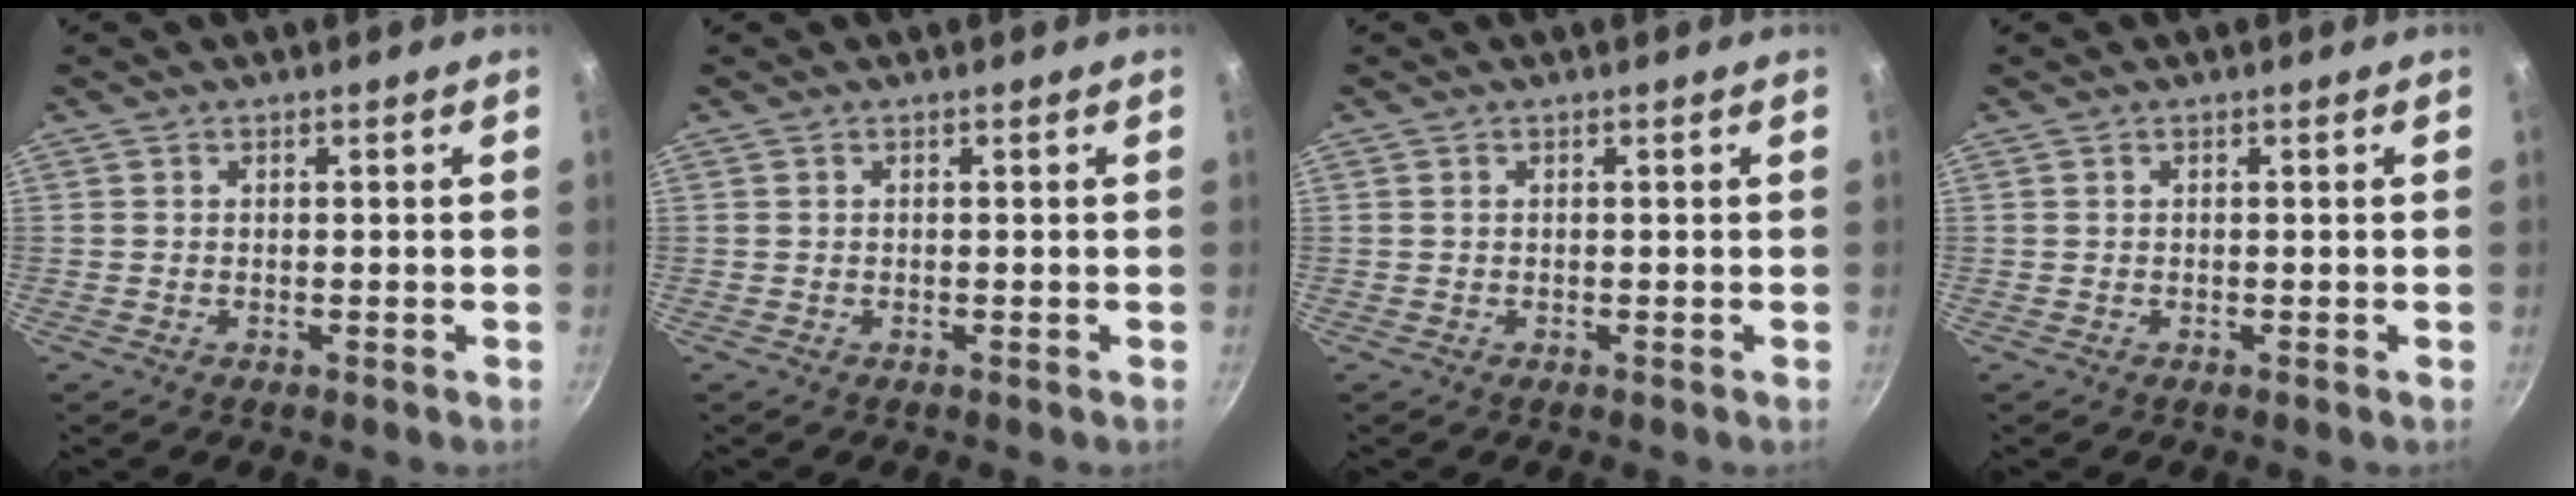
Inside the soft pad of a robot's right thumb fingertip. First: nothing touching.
{"total": 0.0}
{"total": 0.0}
{"total": 0.0}